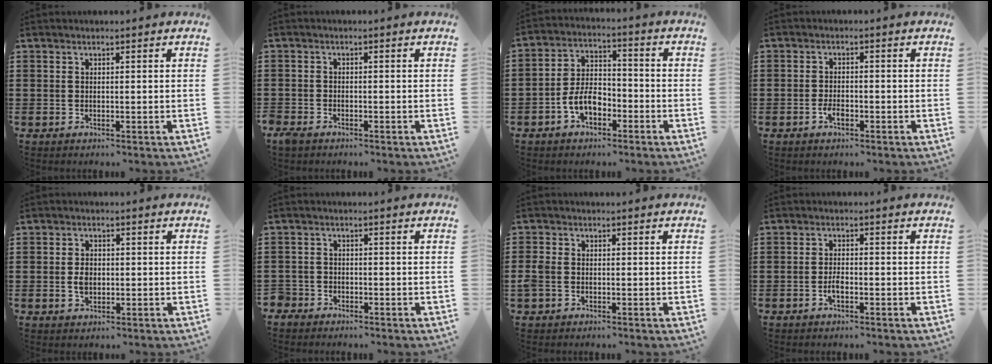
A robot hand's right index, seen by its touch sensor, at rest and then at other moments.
{"total": 1.6, "force": [-1.5, 0.6, 0.3], "torque": [-0.017, -0.001, -0.034]}
{"total": 6.0, "force": [-3.0, 3.6, 3.8], "torque": [-0.093, 0.006, -0.063]}
{"total": 2.1, "force": [-1.1, 0.9, 1.6], "torque": [-0.031, 0.000, -0.019]}
{"total": 2.7, "force": [-0.2, 1.8, 2.1], "torque": [-0.042, 0.002, -0.002]}
{"total": 2.2, "force": [-1.8, 1.3, 0.0], "torque": [-0.013, -0.001, -0.044]}
{"total": 2.3, "force": [-0.8, 1.8, 1.3], "torque": [-0.041, -0.002, -0.021]}
{"total": 2.2, "force": [-1.0, 0.7, 1.7], "torque": [-0.034, -0.001, -0.019]}